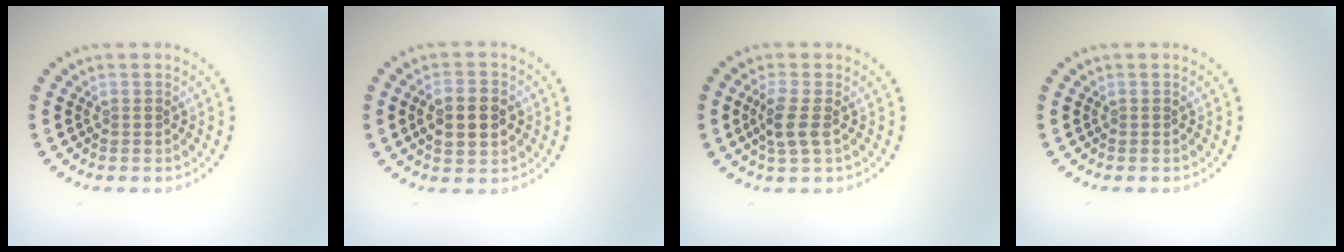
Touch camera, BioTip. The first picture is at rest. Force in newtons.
{"total": 4.0, "press": 4.0, "slide": 0.1}
{"total": 2.4, "press": 2.1, "slide": 1.0}
{"total": 0.0}